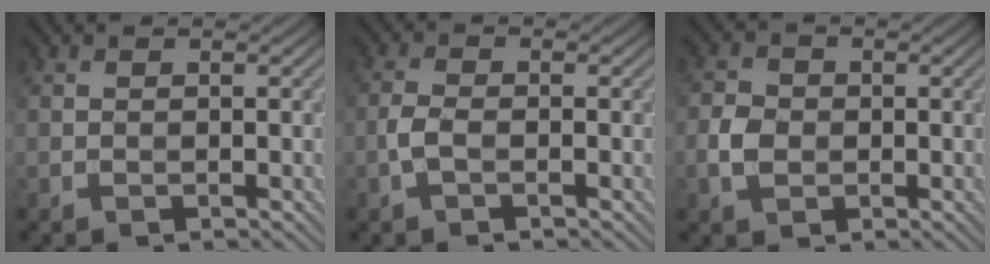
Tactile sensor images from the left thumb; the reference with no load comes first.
{"total": 2.3, "force": [-0.9, 1.0, 1.8], "torque": [-0.045, 0.001, -0.025]}
{"total": 3.3, "force": [-0.7, 2.7, 1.7], "torque": [-0.042, 0.000, -0.016]}